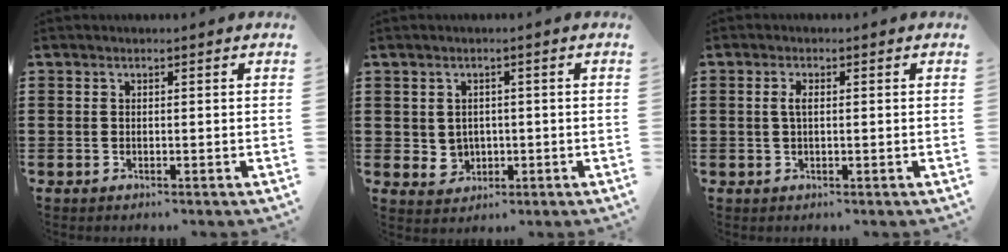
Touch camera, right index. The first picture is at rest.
{"total": 2.4, "force": [0.3, 2.2, 0.7], "torque": [-0.024, 0.008, 0.004]}
{"total": 1.9, "force": [0.2, 0.7, 1.8], "torque": [-0.035, 0.005, 0.001]}